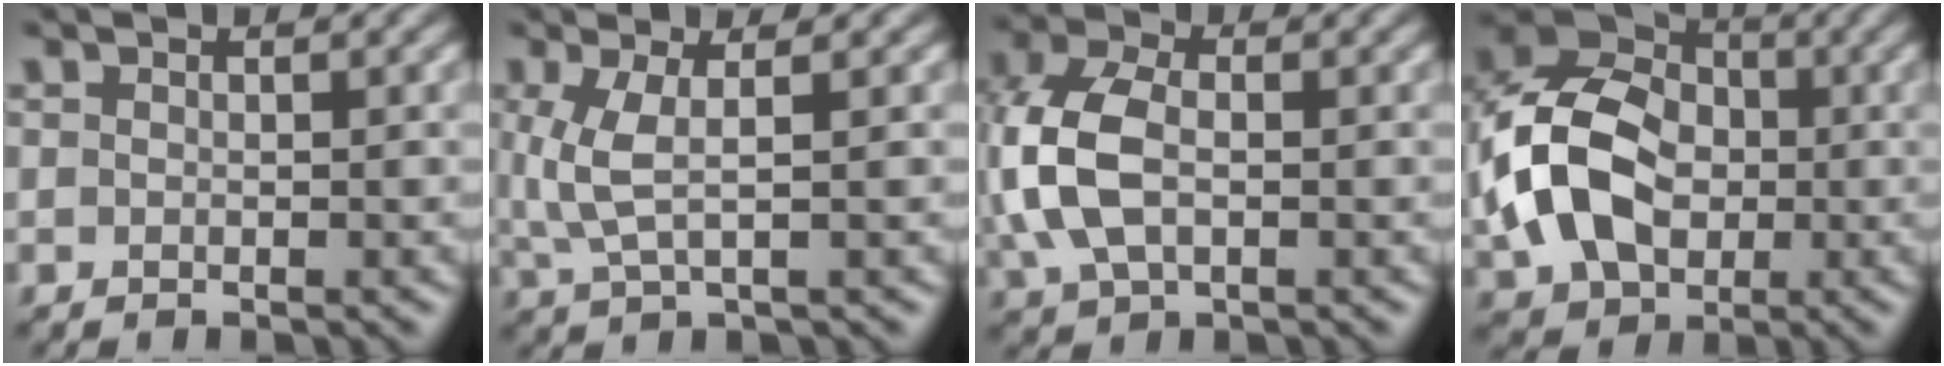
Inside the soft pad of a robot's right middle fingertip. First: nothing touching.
{"total": 3.0, "force": [0.6, 0.9, 2.8], "torque": [-0.069, 0.001, 0.016]}
{"total": 6.6, "force": [0.2, 4.4, 4.9], "torque": [-0.127, 0.007, -0.004]}
{"total": 10.6, "force": [-0.6, 7.9, 7.0], "torque": [-0.168, 0.017, -0.024]}